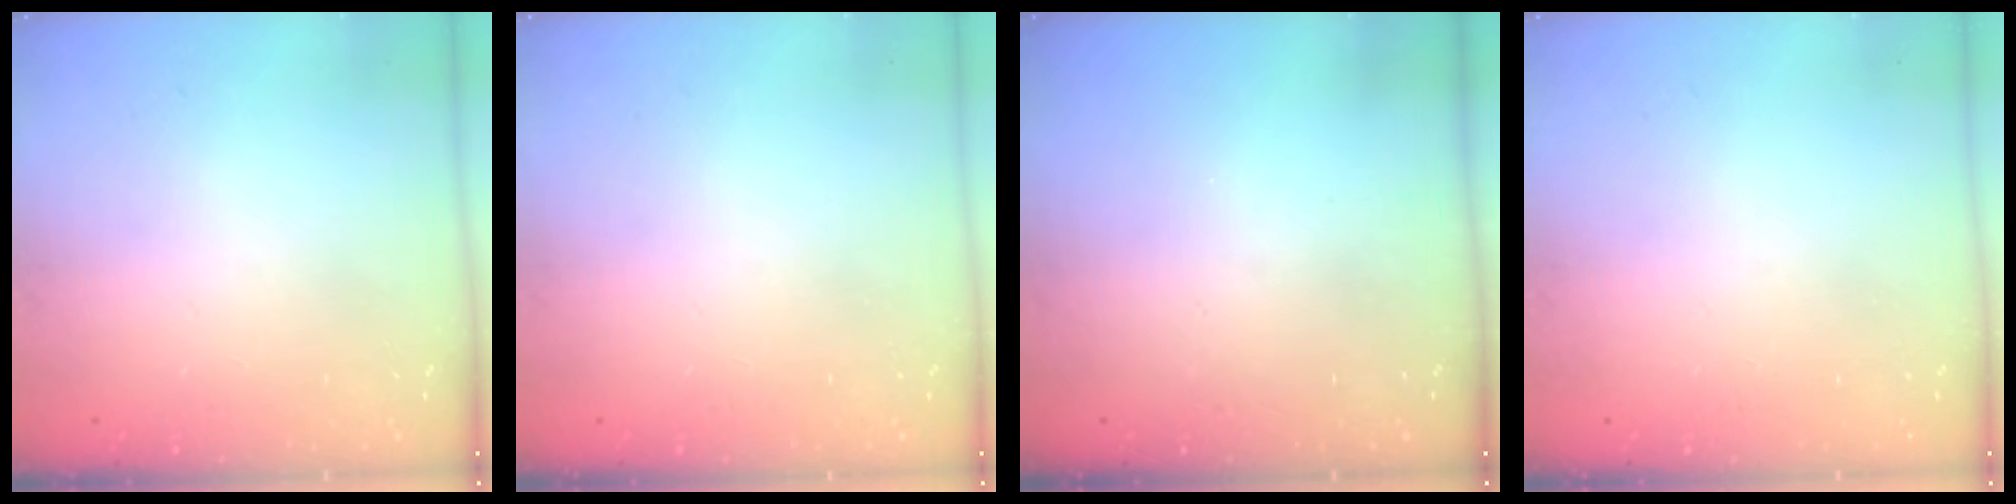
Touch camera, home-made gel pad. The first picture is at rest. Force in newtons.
{"total": 0.0}
{"total": 0.0}
{"total": 0.0}